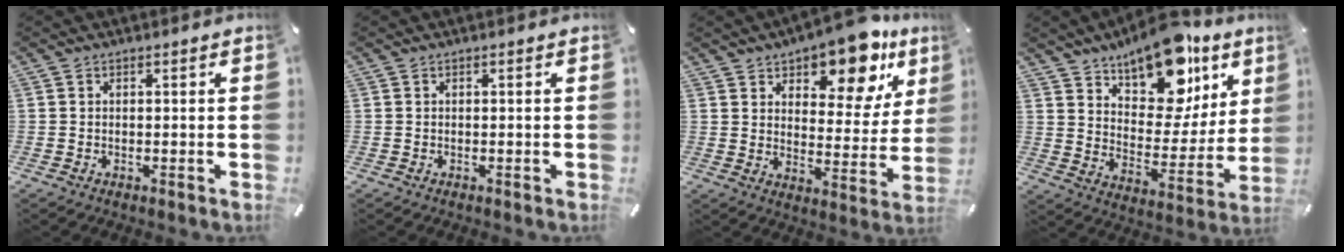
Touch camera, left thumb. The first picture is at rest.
{"total": 0.0}
{"total": 15.6, "force": [12.1, 6.6, 7.4], "torque": [-0.095, -0.093, 0.204]}
{"total": 19.7, "force": [14.2, 10.0, 9.2], "torque": [-0.130, -0.104, 0.245]}